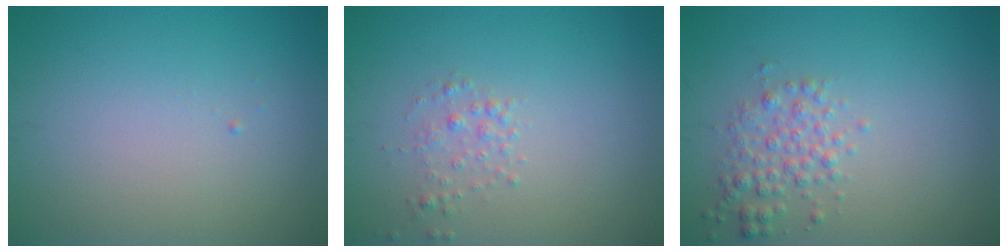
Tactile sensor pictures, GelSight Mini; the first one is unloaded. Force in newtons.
{"total": 1.3, "press": 1.2, "slide": 0.1}
{"total": 2.4, "press": 2.4, "slide": 0.0}